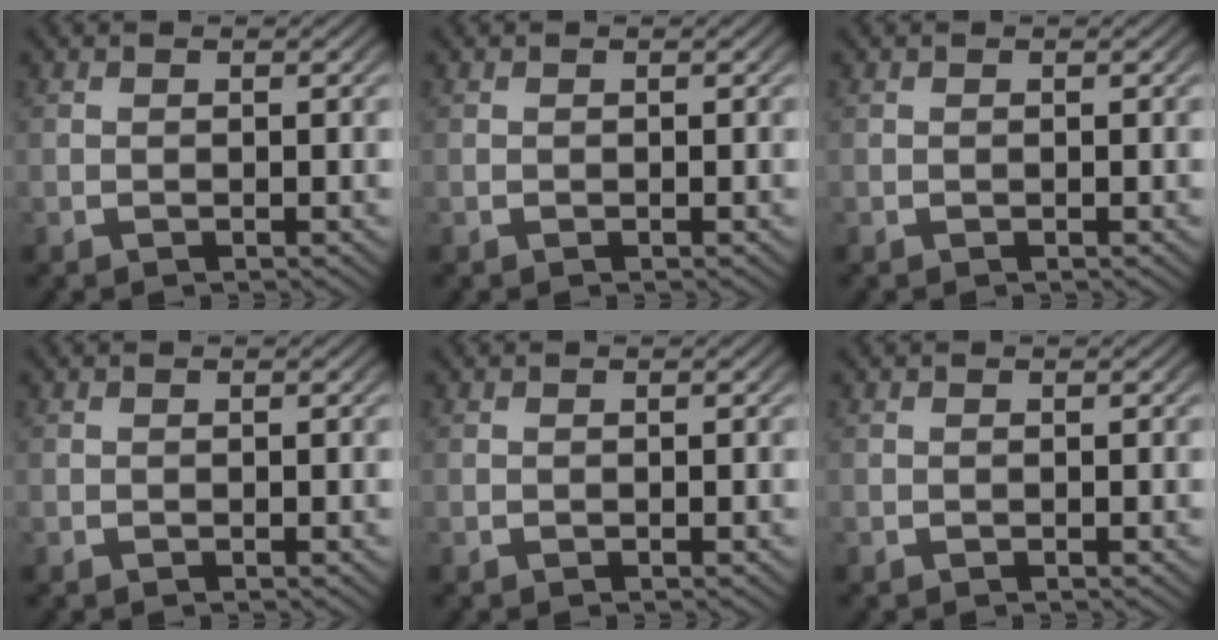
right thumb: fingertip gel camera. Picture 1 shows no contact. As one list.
[{"total": 0.0}, {"total": 0.0}, {"total": 0.0}, {"total": 0.0}, {"total": 0.0}]